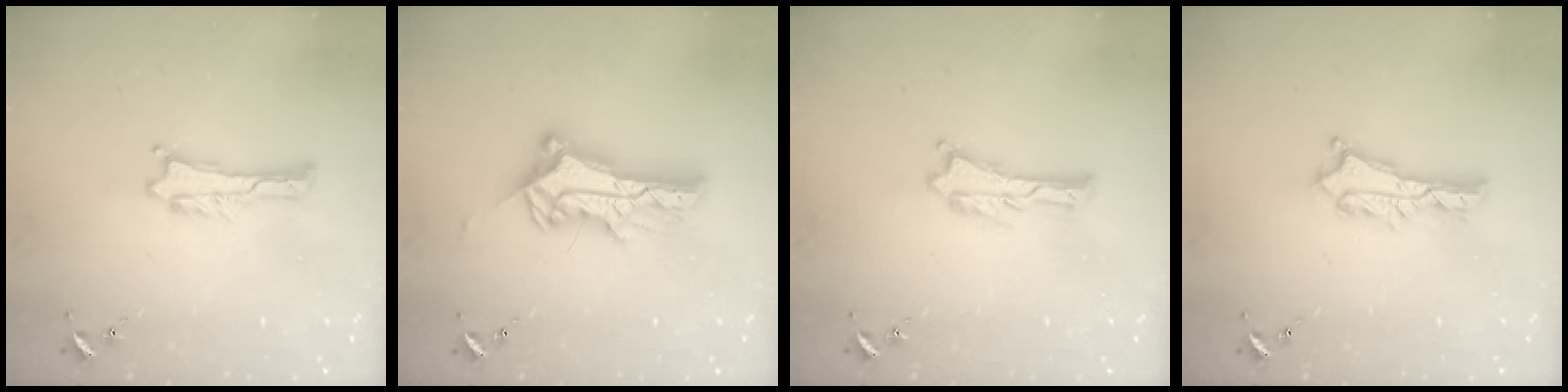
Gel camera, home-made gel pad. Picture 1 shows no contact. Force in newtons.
{"total": 10.5, "press": 10.5, "slide": 0.8}
{"total": 0.0}
{"total": 2.4, "press": 2.4, "slide": 0.2}